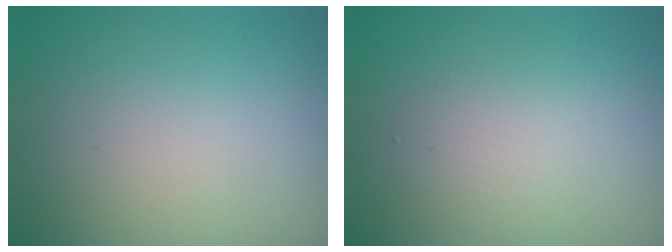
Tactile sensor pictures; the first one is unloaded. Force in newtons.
{"total": 2.4, "press": 2.4, "slide": 0.2}